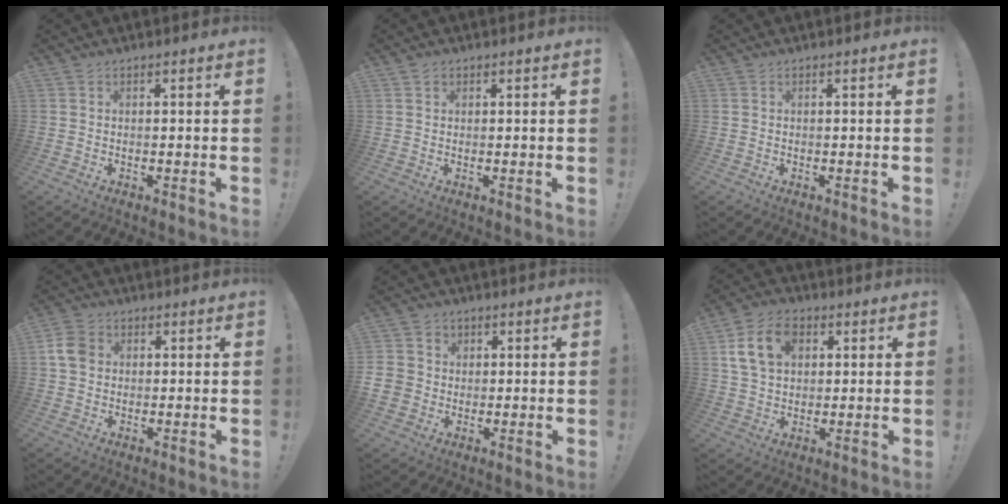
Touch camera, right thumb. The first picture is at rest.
{"total": 0.9, "force": [0.5, 0.7, 0.1], "torque": [0.000, 0.000, 0.010]}
{"total": 0.0}
{"total": 7.2, "force": [1.0, 5.7, 4.3], "torque": [-0.084, 0.011, 0.023]}
{"total": 6.2, "force": [0.2, 6.0, 1.7], "torque": [-0.035, 0.002, 0.003]}
{"total": 12.3, "force": [3.9, 9.0, 7.5], "torque": [-0.129, 0.005, 0.076]}